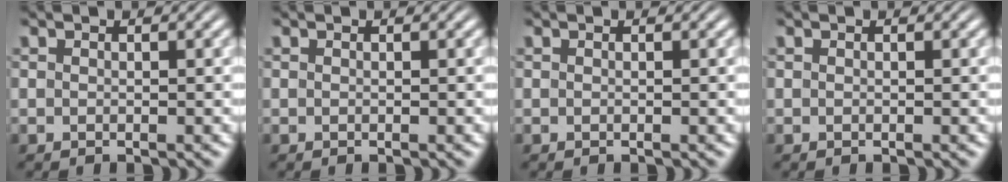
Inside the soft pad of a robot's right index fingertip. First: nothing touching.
{"total": 0.0}
{"total": 0.0}
{"total": 0.0}